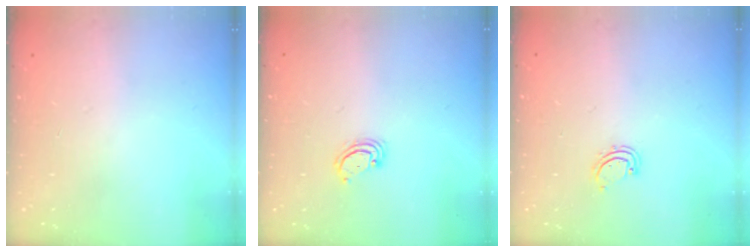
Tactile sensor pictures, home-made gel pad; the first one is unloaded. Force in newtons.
{"total": 2.8, "press": 2.8, "slide": 0.2}
{"total": 2.9, "press": 2.9, "slide": 0.3}